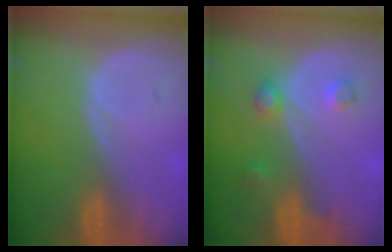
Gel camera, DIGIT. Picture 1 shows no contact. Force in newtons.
{"total": 3.5, "press": 3.4, "slide": 1.0}